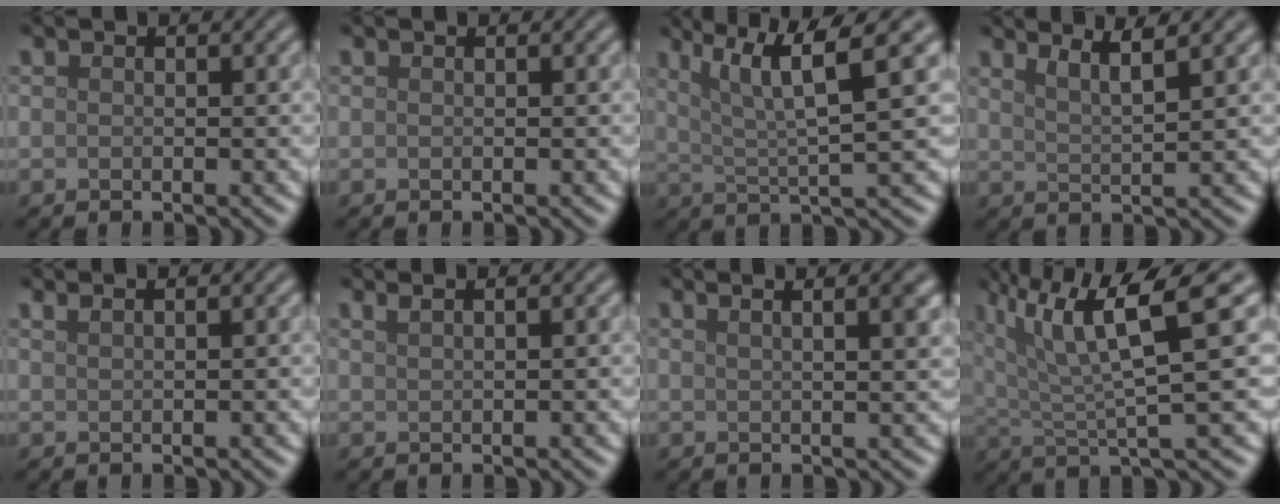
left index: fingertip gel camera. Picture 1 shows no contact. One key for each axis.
{"total": 0.0}
{"total": 7.0, "fx": 3.2, "fy": 1.2, "fz": 6.1, "tx": -0.105, "ty": 0.012, "tz": 0.058}
{"total": 3.3, "fx": 2.3, "fy": 0.6, "fz": 2.2, "tx": -0.025, "ty": 0.008, "tz": 0.034}
{"total": 1.9, "fx": 1.4, "fy": 0.8, "fz": 1.0, "tx": -0.004, "ty": 0.001, "tz": 0.005}
{"total": 2.6, "fx": 1.8, "fy": 1.1, "fz": 1.5, "tx": -0.006, "ty": 0.008, "tz": 0.002}
{"total": 7.9, "fx": 4.3, "fy": 3.5, "fz": 5.7, "tx": -0.026, "ty": 0.060, "tz": 0.015}
{"total": 9.2, "fx": 4.4, "fy": 2.0, "fz": 7.8, "tx": -0.135, "ty": 0.015, "tz": 0.082}